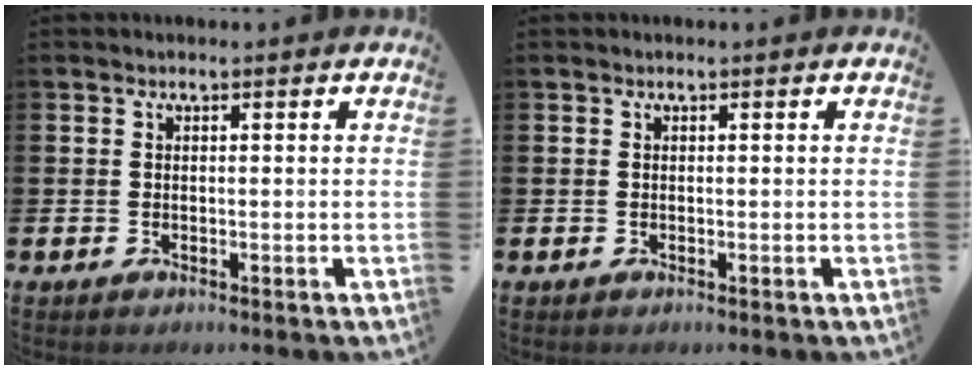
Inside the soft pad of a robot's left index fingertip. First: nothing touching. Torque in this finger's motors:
{"motor_torque": [0.04, 0.06, -0.02, -0.01]}